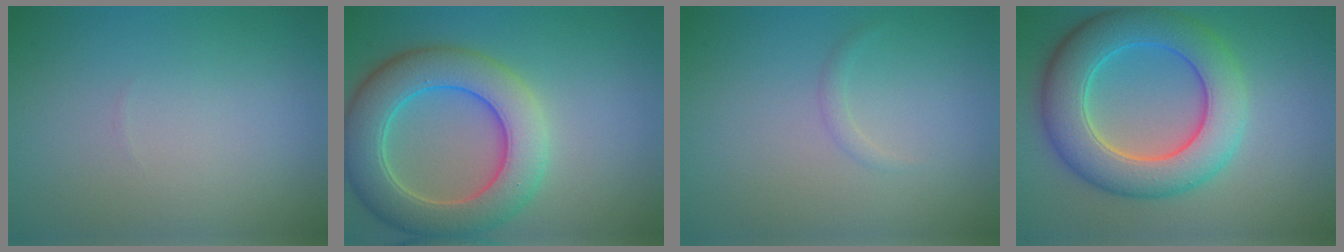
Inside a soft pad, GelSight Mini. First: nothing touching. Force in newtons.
{"total": 8.3, "press": 8.3, "slide": 0.3}
{"total": 0.7, "press": 0.7, "slide": 0.0}
{"total": 8.6, "press": 8.6, "slide": 0.5}